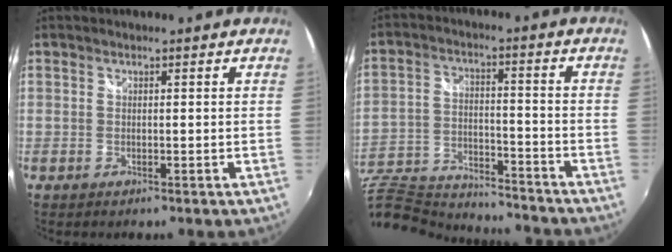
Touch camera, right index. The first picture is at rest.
{"total": 22.7, "force": [-18.2, 9.1, 10.0], "torque": [-0.236, -0.017, -0.281]}